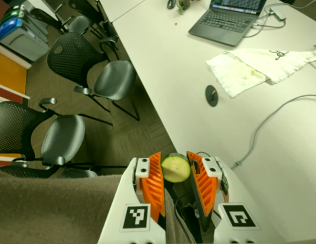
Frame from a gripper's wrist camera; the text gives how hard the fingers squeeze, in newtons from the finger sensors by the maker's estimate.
{"total": 12.8, "left": 13.2, "right": 12.4}